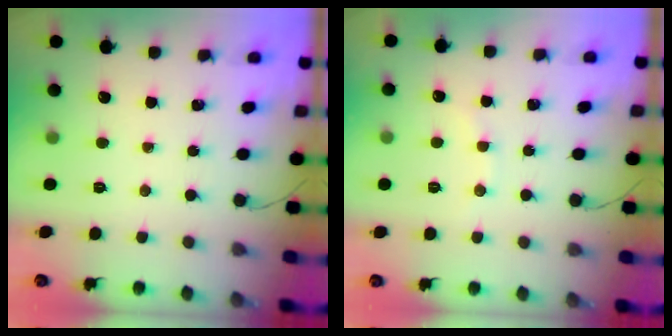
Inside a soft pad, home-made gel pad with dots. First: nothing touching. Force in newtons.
{"total": 4.1, "press": 3.9, "slide": 1.2}